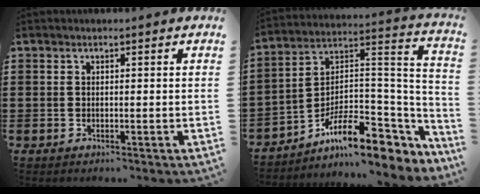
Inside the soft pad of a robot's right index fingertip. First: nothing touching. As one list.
[{"total": 11.7, "force": [-7.5, 4.6, 7.7], "torque": [-0.130, 0.014, -0.134]}]